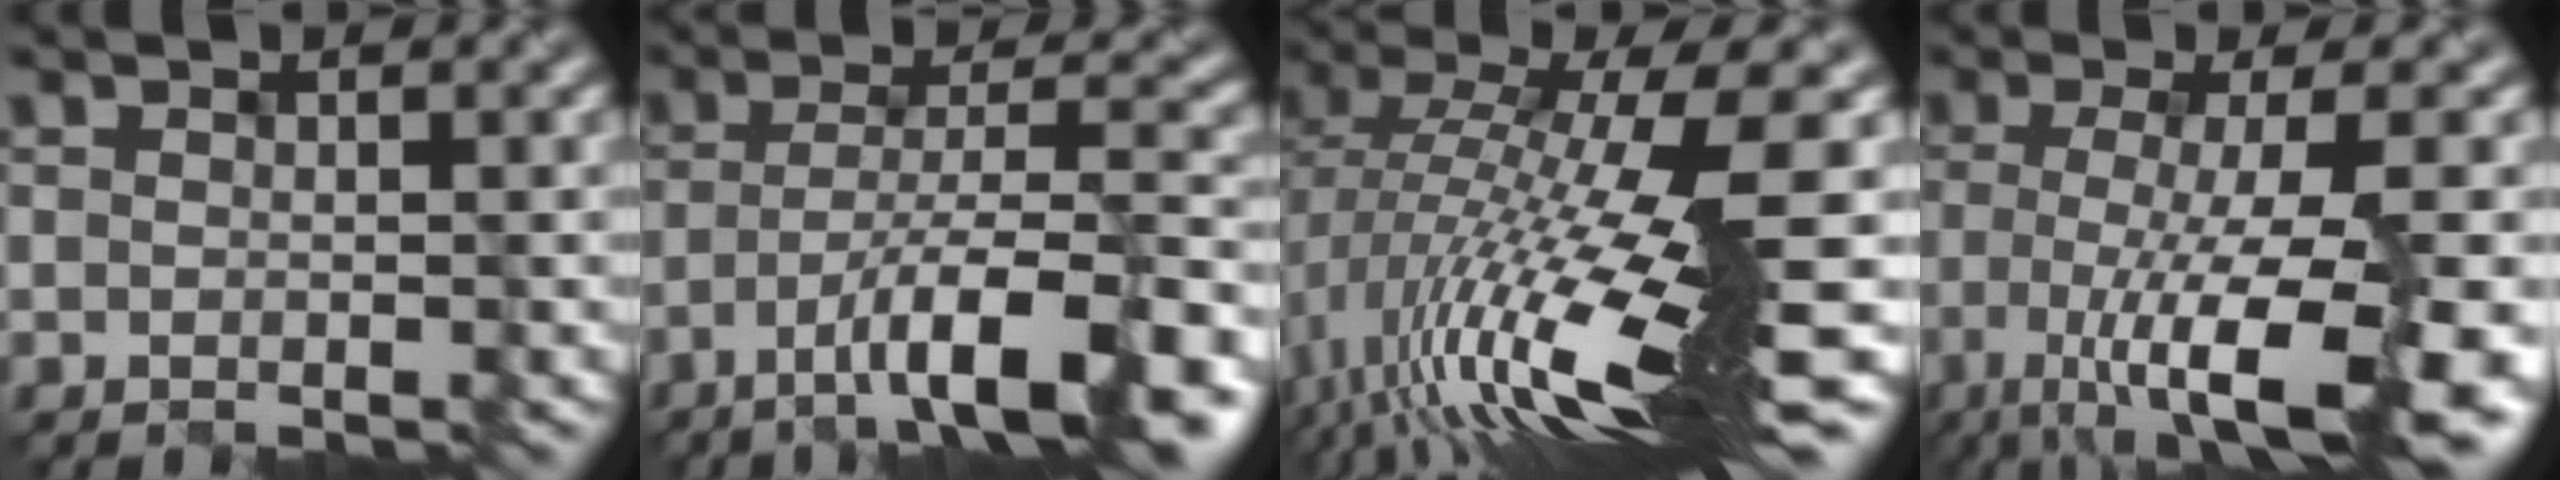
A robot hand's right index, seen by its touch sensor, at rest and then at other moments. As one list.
[{"total": 9.5, "force": [-4.6, 2.0, 8.2], "torque": [-0.116, 0.008, -0.073]}, {"total": 14.0, "force": [-1.1, 3.0, 13.7], "torque": [-0.257, -0.007, 0.005]}, {"total": 11.3, "force": [-3.8, 2.9, 10.3], "torque": [-0.140, -0.019, -0.054]}]